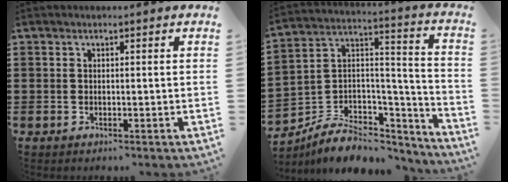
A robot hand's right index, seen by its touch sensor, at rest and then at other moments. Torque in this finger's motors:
{"motor_torque": [-0.34, 0.47, -1.05, -0.21]}